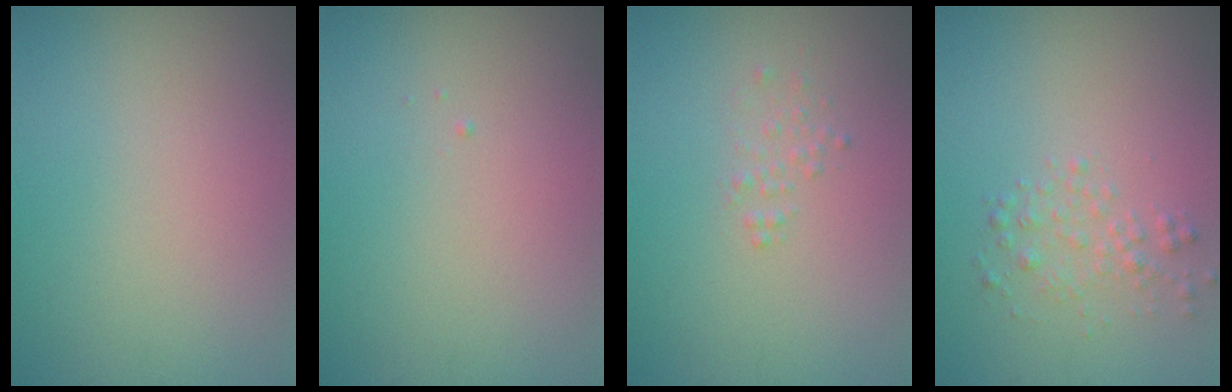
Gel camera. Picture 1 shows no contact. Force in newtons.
{"total": 0.0}
{"total": 0.9, "press": 0.9, "slide": 0.0}
{"total": 1.6, "press": 1.6, "slide": 0.0}